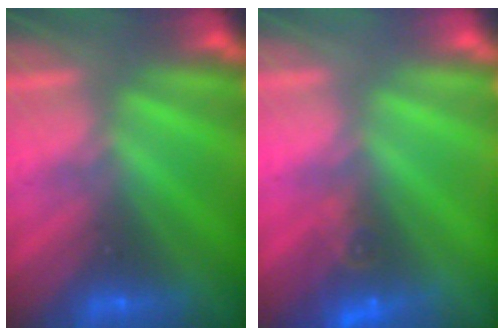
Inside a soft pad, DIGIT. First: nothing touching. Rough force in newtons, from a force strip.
{"total": 3.4}